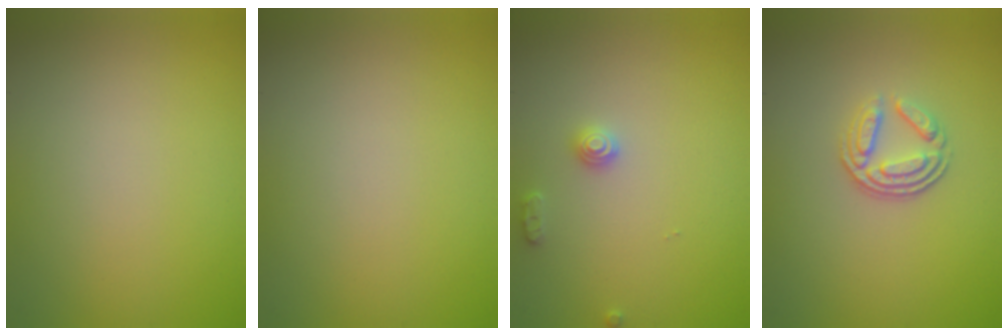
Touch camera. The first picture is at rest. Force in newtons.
{"total": 0.0}
{"total": 1.4, "press": 1.4, "slide": 0.1}
{"total": 3.5, "press": 2.5, "slide": 2.5}